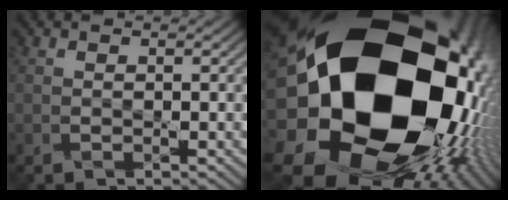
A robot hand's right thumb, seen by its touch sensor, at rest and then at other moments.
{"total": 25.2, "force": [2.8, 19.5, 15.7], "torque": [-0.343, -0.074, 0.049]}